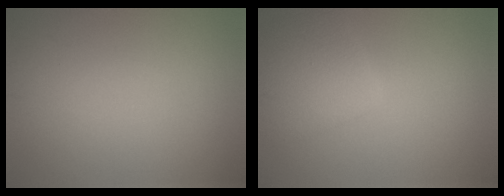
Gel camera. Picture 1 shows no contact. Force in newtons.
{"total": 3.9, "press": 3.9, "slide": 0.4}